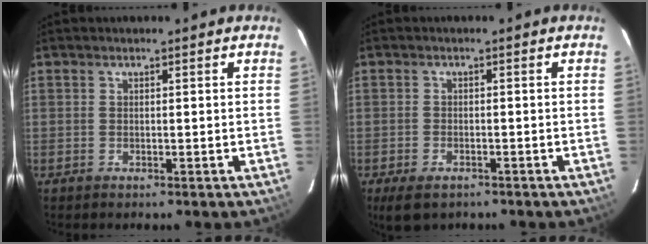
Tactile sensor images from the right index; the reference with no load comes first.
{"total": 4.8, "force": [-3.3, 2.4, 2.6], "torque": [-0.062, -0.015, -0.053]}